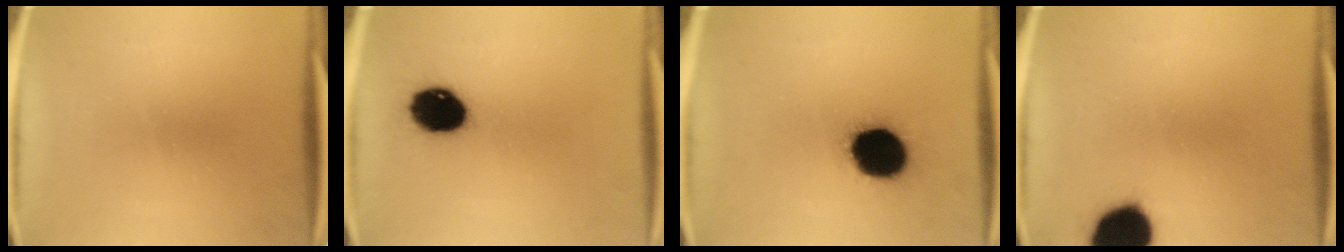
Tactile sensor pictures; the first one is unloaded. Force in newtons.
{"total": 12.3}
{"total": 19.1}
{"total": 15.8}